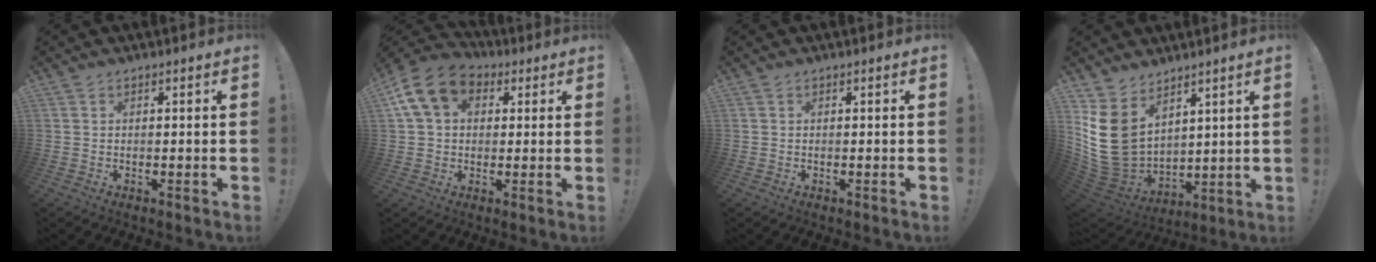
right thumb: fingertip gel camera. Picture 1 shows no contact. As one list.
[{"total": 13.1, "force": [4.5, 9.5, 7.7], "torque": [-0.121, 0.000, 0.094]}, {"total": 0.0}, {"total": 16.1, "force": [5.5, 11.9, 9.3], "torque": [-0.199, -0.043, 0.115]}]